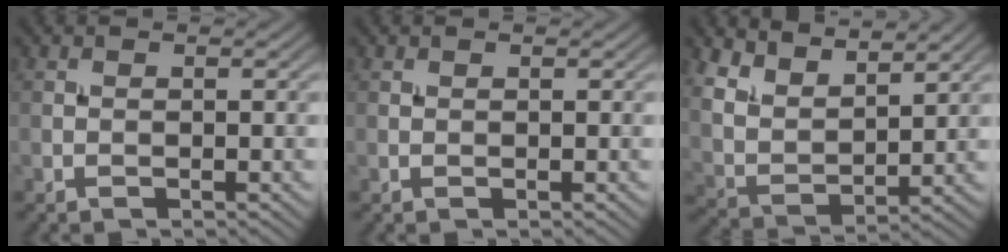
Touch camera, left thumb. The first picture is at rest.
{"total": 0.0}
{"total": 9.8, "force": [7.2, 3.6, 5.5], "torque": [-0.133, -0.008, 0.133]}